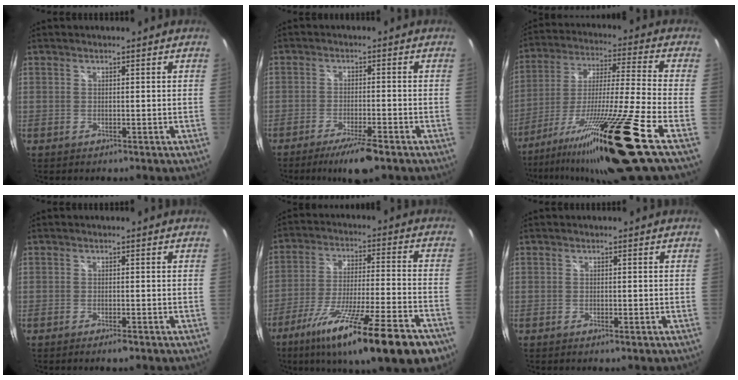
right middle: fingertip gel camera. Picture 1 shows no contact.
{"total": 7.9, "force": [-5.7, 1.2, 5.3], "torque": [-0.114, -0.014, -0.097]}
{"total": 23.0, "force": [-14.9, -1.4, 17.5], "torque": [-0.317, -0.054, -0.254]}
{"total": 2.2, "force": [-1.6, 0.4, 1.4], "torque": [-0.033, -0.005, -0.030]}
{"total": 23.9, "force": [-15.6, 3.2, 17.8], "torque": [-0.308, -0.074, -0.246]}
{"total": 0.9, "force": [-0.5, 0.3, 0.7], "torque": [-0.011, -0.001, -0.009]}